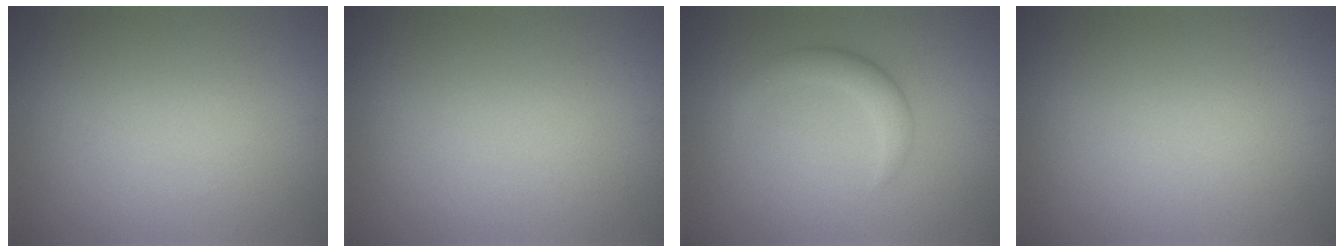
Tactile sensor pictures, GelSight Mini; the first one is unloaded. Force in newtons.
{"total": 0.0}
{"total": 2.6, "press": 2.6, "slide": 0.0}
{"total": 0.0}